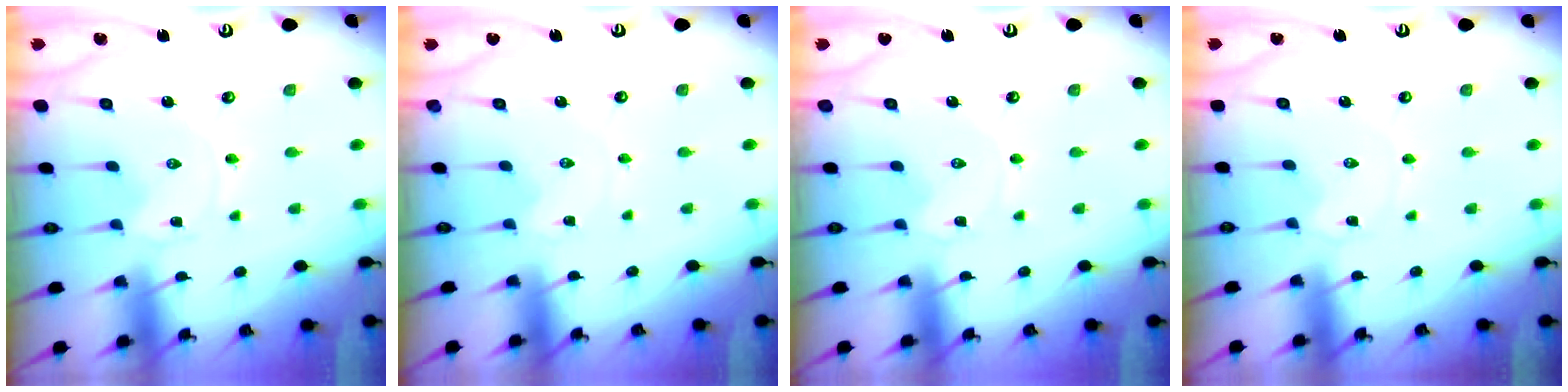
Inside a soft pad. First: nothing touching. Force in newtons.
{"total": 0.0}
{"total": 0.5, "press": 0.5, "slide": 0.2}
{"total": 2.5, "press": 2.5, "slide": 0.3}